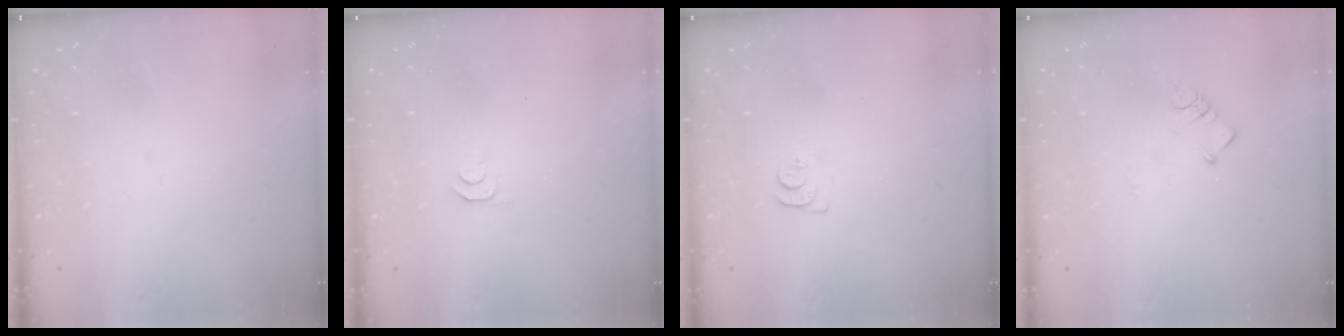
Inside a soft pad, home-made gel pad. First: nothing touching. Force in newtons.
{"total": 3.4, "press": 3.4, "slide": 0.5}
{"total": 4.8, "press": 4.8, "slide": 0.5}
{"total": 2.7, "press": 2.7, "slide": 0.4}